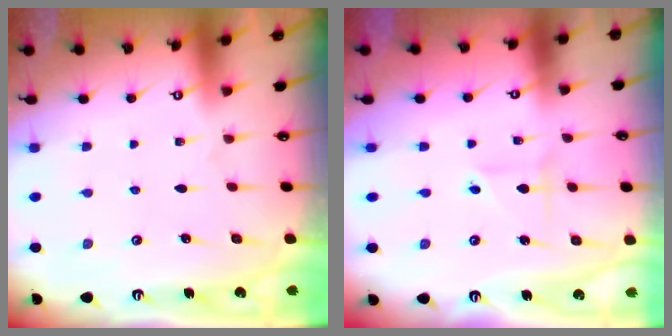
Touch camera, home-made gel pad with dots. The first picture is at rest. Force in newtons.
{"total": 2.2, "press": 2.2, "slide": 0.3}